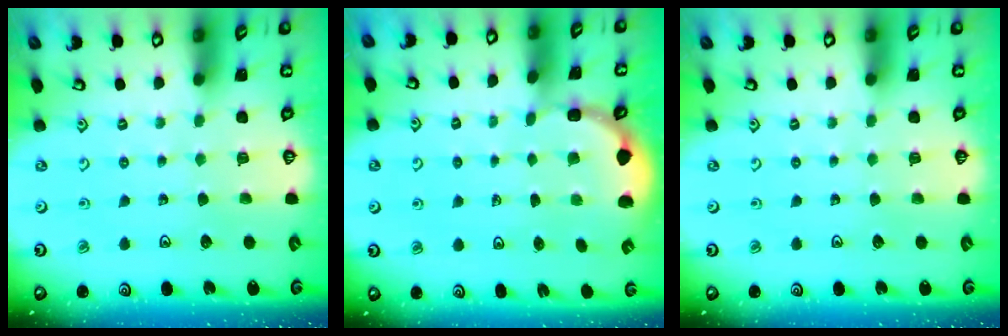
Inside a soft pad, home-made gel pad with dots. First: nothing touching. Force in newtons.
{"total": 1.8, "press": 1.7, "slide": 0.7}
{"total": 0.0}